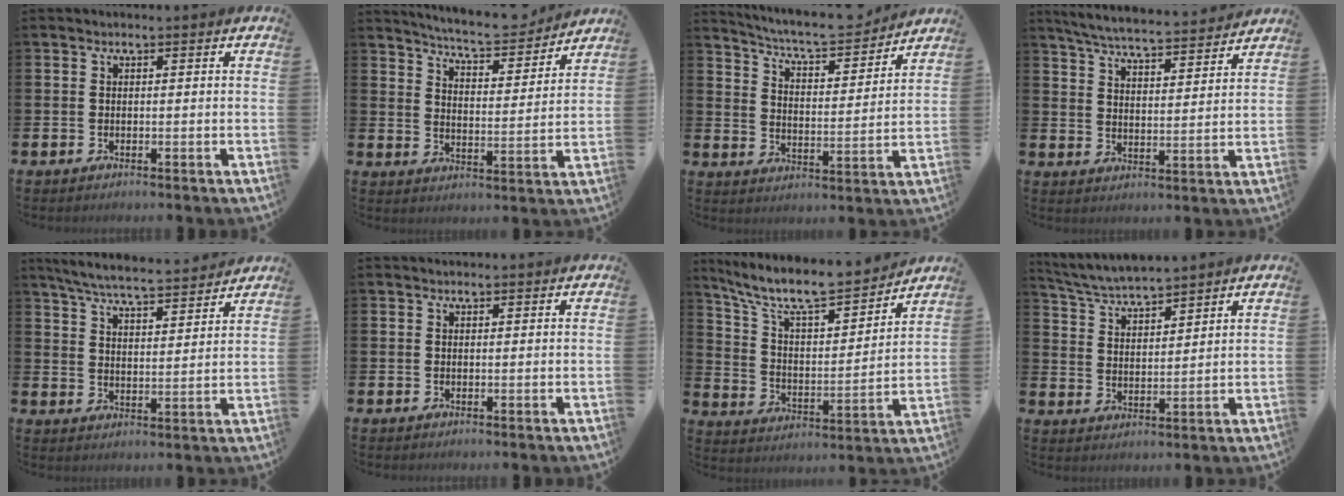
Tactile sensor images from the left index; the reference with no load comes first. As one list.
[{"total": 6.9, "force": [6.7, 0.6, 1.5], "torque": [-0.052, -0.045, 0.117]}, {"total": 7.2, "force": [6.9, 1.0, 1.9], "torque": [-0.064, -0.050, 0.117]}, {"total": 6.1, "force": [5.9, 0.4, 1.4], "torque": [-0.056, -0.040, 0.103]}, {"total": 6.5, "force": [6.3, 0.4, 1.9], "torque": [-0.064, -0.038, 0.109]}, {"total": 0.6, "force": [0.6, 0.1, 0.1], "torque": [0.005, -0.002, 0.009]}, {"total": 10.1, "force": [9.0, 2.3, 4.1], "torque": [-0.116, -0.060, 0.152]}, {"total": 5.1, "force": [5.1, 0.1, 0.6], "torque": [-0.038, -0.030, 0.091]}]